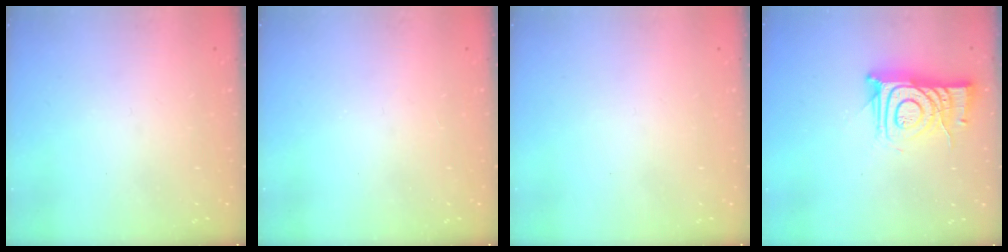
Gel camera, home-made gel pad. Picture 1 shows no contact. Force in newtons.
{"total": 3.4, "press": 3.3, "slide": 0.5}
{"total": 1.7, "press": 1.6, "slide": 0.1}
{"total": 12.7, "press": 12.7, "slide": 0.6}